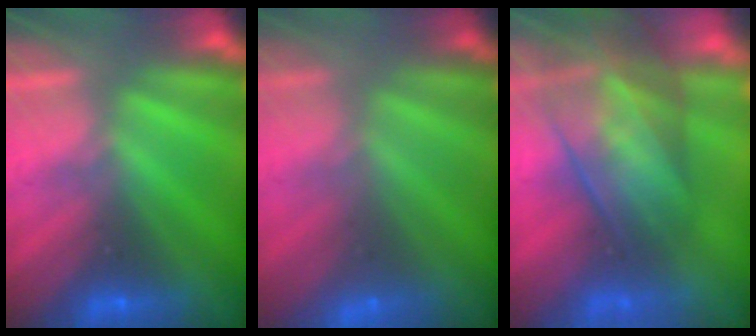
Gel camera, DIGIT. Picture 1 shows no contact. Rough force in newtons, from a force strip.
{"total": 2.9}
{"total": 7.7}